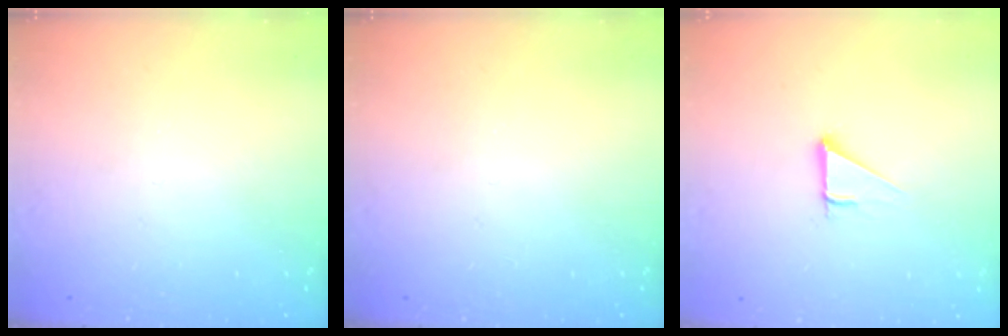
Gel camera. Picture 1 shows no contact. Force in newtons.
{"total": 0.0}
{"total": 2.7, "press": 2.7, "slide": 0.0}